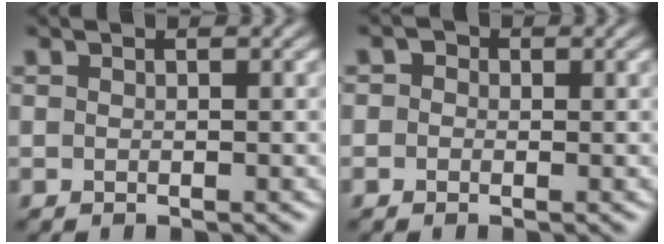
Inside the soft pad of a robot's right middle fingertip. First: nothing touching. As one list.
[{"total": 1.4, "force": [0.1, 1.3, 0.7], "torque": [-0.004, 0.001, -0.011]}]